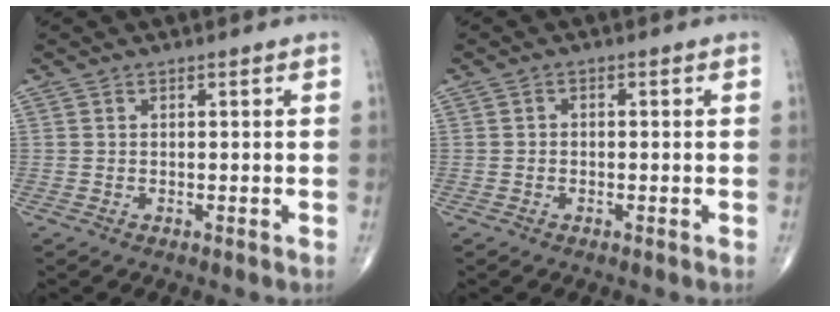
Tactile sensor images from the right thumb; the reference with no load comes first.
{"total": 0.8, "force": [-0.2, 0.6, 0.4], "torque": [-0.003, 0.002, -0.008]}